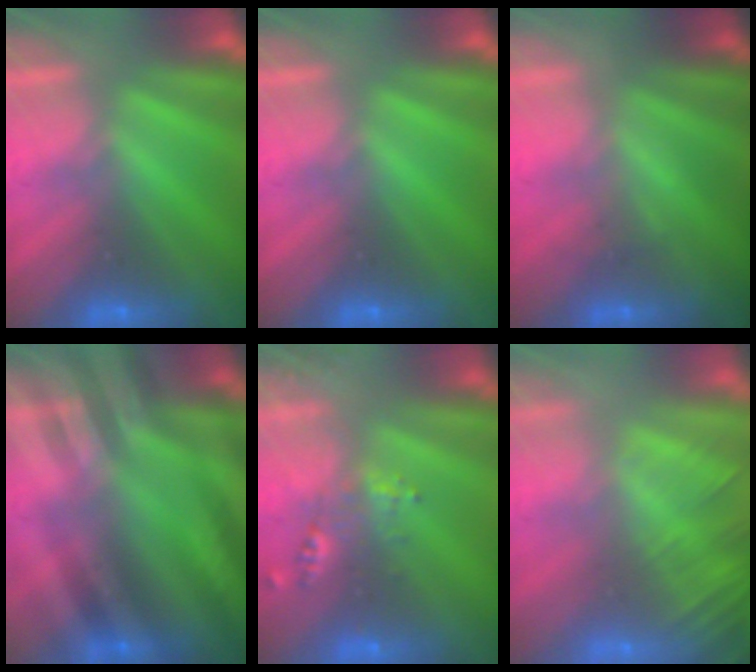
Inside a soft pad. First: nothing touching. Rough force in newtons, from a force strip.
{"total": 0.0}
{"total": 2.0}
{"total": 2.8}
{"total": 2.4}
{"total": 9.7}